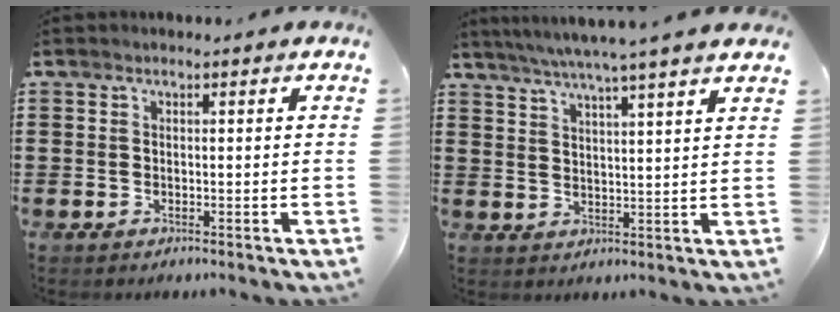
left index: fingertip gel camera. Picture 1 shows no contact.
{"total": 5.1, "force": [4.3, -0.9, 2.4], "torque": [-0.060, -0.020, 0.073]}